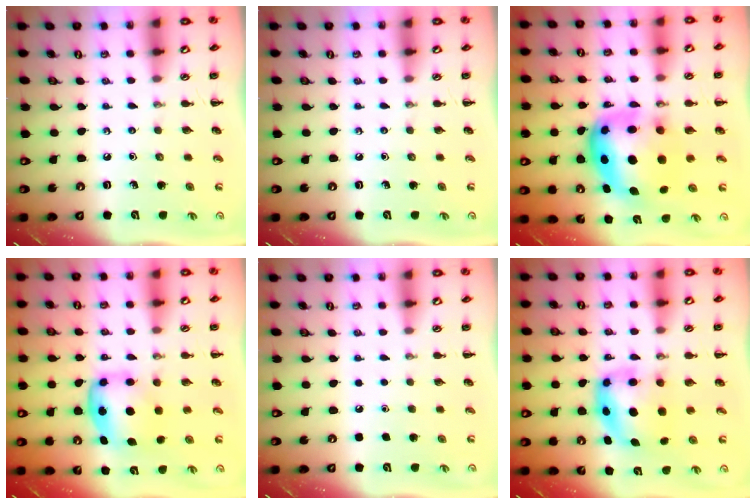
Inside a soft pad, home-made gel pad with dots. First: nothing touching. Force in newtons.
{"total": 0.0}
{"total": 10.9, "press": 10.6, "slide": 2.6}
{"total": 6.1, "press": 6.0, "slide": 0.8}
{"total": 1.6, "press": 1.5, "slide": 0.1}
{"total": 5.7, "press": 5.6, "slide": 1.2}